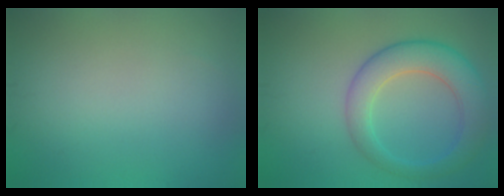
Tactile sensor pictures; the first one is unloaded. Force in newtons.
{"total": 5.6, "press": 5.6, "slide": 0.2}